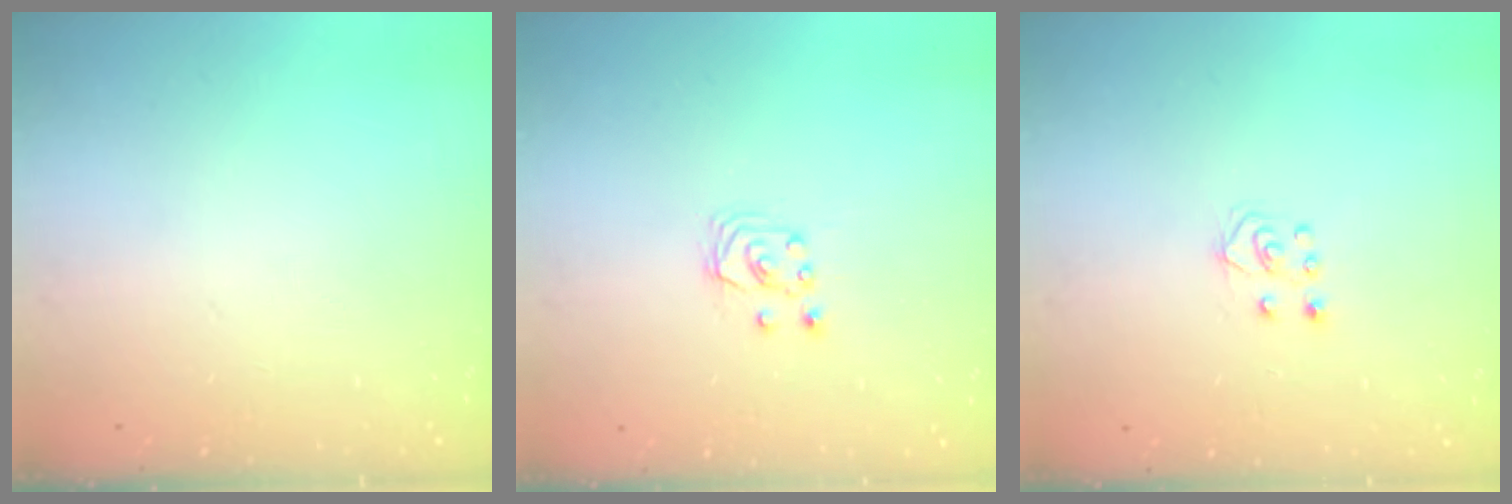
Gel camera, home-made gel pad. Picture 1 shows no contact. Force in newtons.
{"total": 2.6, "press": 2.6, "slide": 0.3}
{"total": 4.2, "press": 4.2, "slide": 0.3}